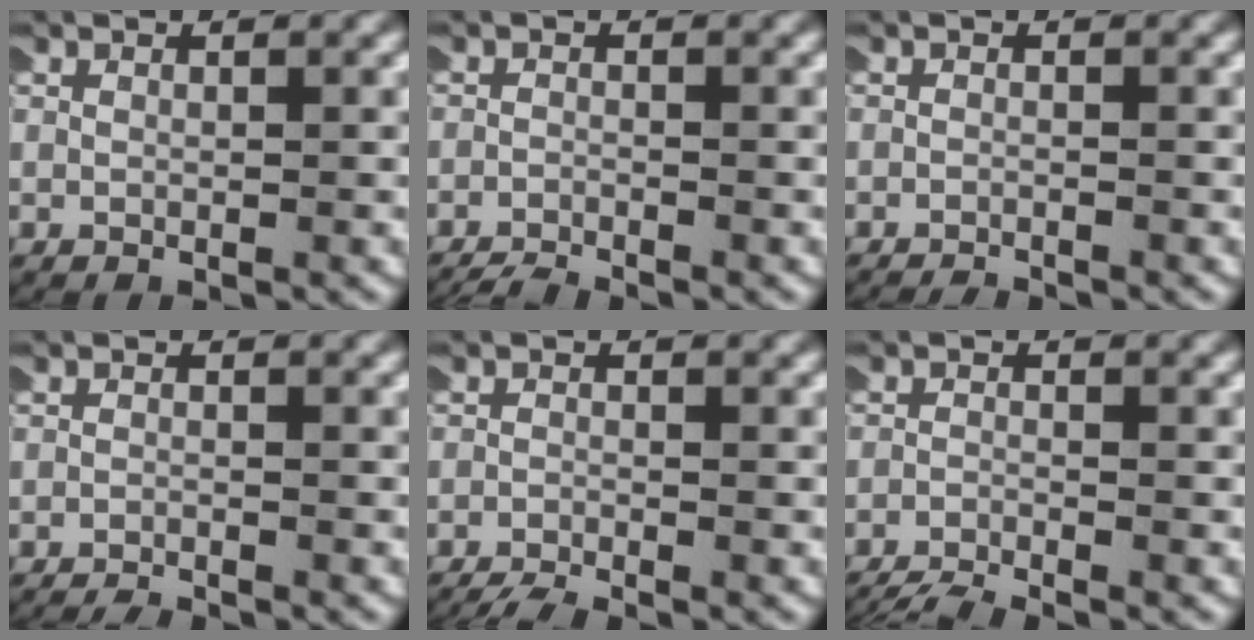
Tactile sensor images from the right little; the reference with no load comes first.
{"total": 2.9, "force": [-2.9, 0.5, 0.3], "torque": [-0.012, -0.013, -0.043]}
{"total": 2.1, "force": [-2.0, 0.2, 0.0], "torque": [-0.006, -0.009, -0.030]}
{"total": 2.8, "force": [-2.8, 0.4, 0.2], "torque": [-0.008, -0.011, -0.041]}
{"total": 4.8, "force": [-4.6, 1.2, 0.9], "torque": [-0.017, -0.016, -0.068]}
{"total": 6.5, "force": [-6.2, 1.7, 1.0], "torque": [-0.017, -0.020, -0.094]}